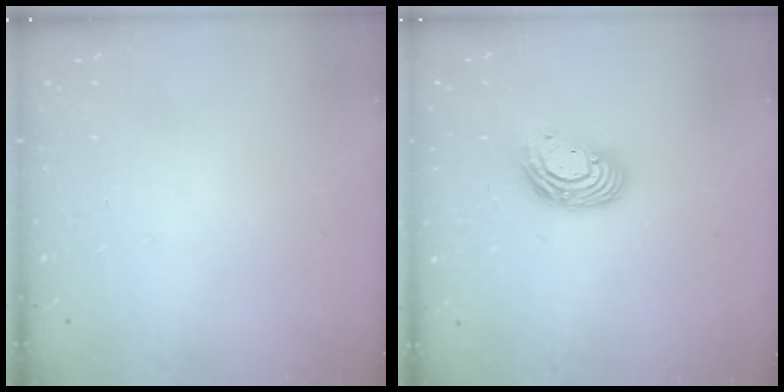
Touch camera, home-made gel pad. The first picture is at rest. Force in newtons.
{"total": 10.8, "press": 10.8, "slide": 0.9}